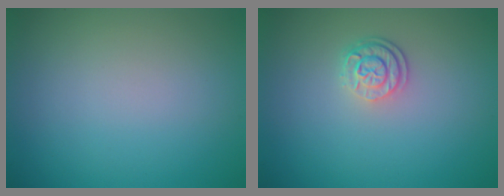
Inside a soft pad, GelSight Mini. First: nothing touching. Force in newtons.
{"total": 2.5, "press": 1.9, "slide": 1.6}